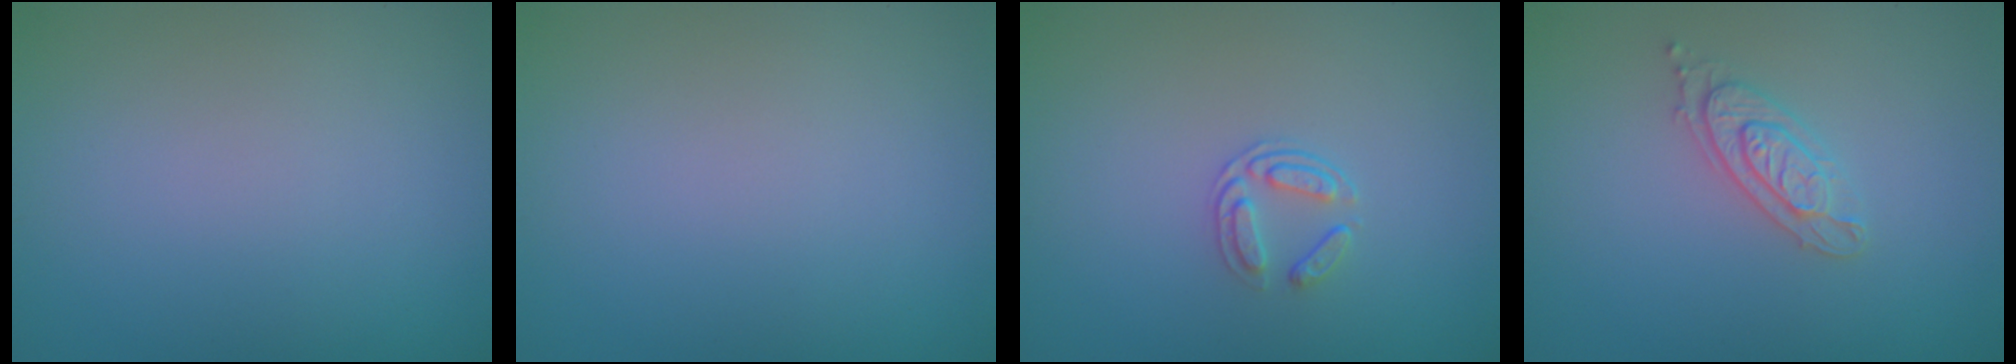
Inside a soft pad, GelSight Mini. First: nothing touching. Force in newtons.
{"total": 0.0}
{"total": 1.7, "press": 1.3, "slide": 1.1}
{"total": 2.4, "press": 2.2, "slide": 0.8}